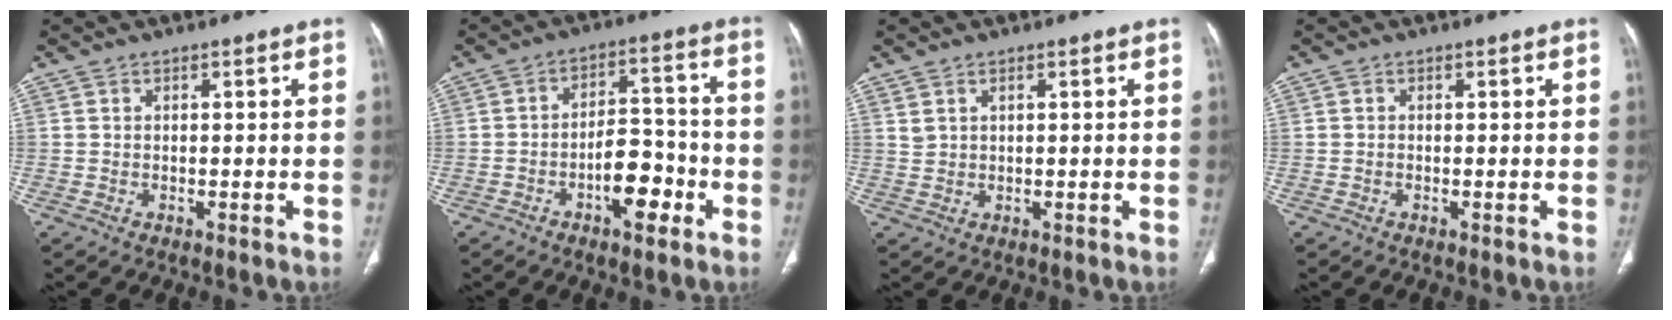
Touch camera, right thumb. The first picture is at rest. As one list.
[{"total": 9.2, "force": [-3.9, 4.5, 7.0], "torque": [-0.087, 0.037, -0.063]}, {"total": 1.6, "force": [1.0, 0.8, 0.9], "torque": [-0.018, -0.001, 0.028]}, {"total": 0.0}]